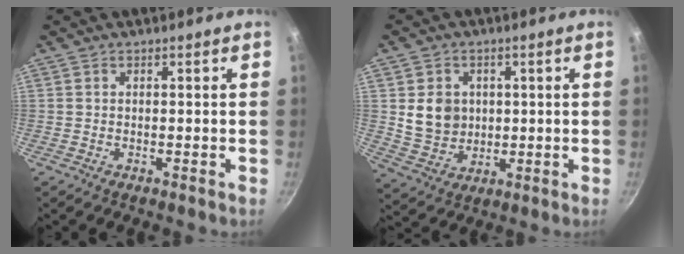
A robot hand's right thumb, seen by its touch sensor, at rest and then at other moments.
{"total": 8.3, "force": [1.3, 7.1, 4.1], "torque": [-0.049, -0.007, 0.035]}